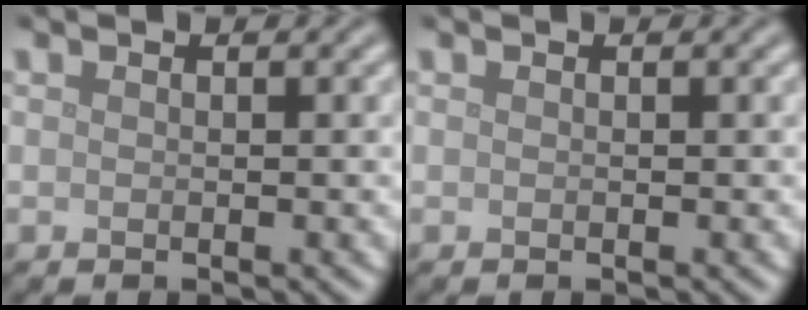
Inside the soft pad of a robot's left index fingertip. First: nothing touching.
{"total": 0.0}